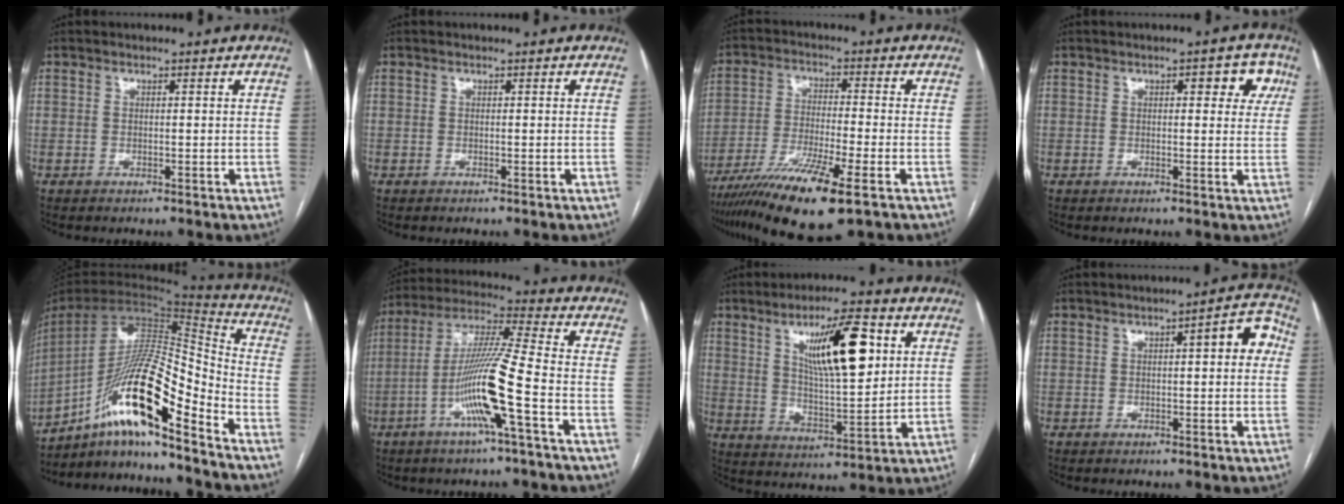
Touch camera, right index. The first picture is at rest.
{"total": 0.0}
{"total": 13.1, "force": [-8.0, 0.7, 10.4], "torque": [-0.199, -0.033, -0.141]}
{"total": 5.1, "force": [2.1, 2.1, 4.1], "torque": [-0.035, 0.014, 0.019]}
{"total": 19.0, "force": [-12.0, 1.8, 14.6], "torque": [-0.284, 0.007, -0.216]}
{"total": 13.1, "force": [-4.7, -1.0, 12.2], "torque": [-0.239, 0.003, -0.095]}
{"total": 13.5, "force": [5.0, 2.8, 12.2], "torque": [-0.208, 0.003, 0.088]}
{"total": 5.9, "force": [1.0, 1.4, 5.6], "torque": [-0.064, 0.024, 0.007]}